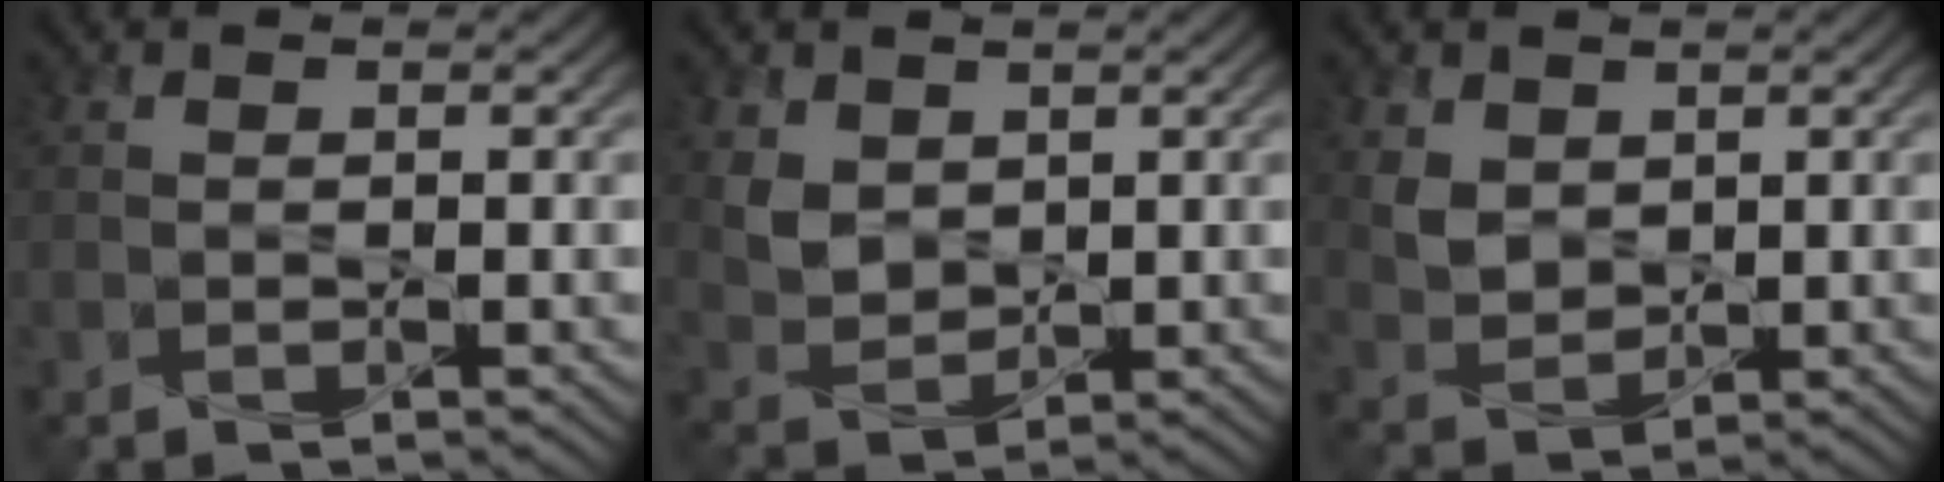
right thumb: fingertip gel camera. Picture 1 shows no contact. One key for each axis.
{"total": 3.9, "fx": 1.8, "fy": 2.9, "fz": 1.9, "tx": -0.056, "ty": -0.007, "tz": 0.040}
{"total": 3.5, "fx": 1.7, "fy": 2.6, "fz": 1.6, "tx": -0.048, "ty": -0.005, "tz": 0.036}